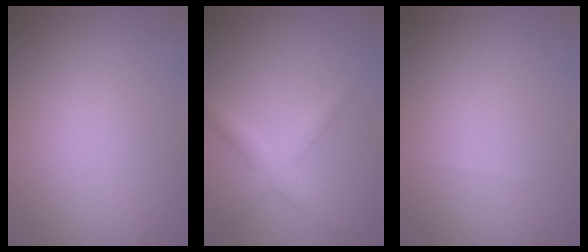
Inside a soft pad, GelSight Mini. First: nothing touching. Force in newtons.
{"total": 2.3, "press": 2.3, "slide": 0.0}
{"total": 0.0}